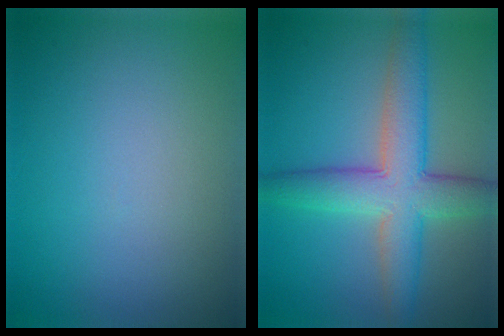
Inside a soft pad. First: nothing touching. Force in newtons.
{"total": 6.9, "press": 6.9, "slide": 0.2}